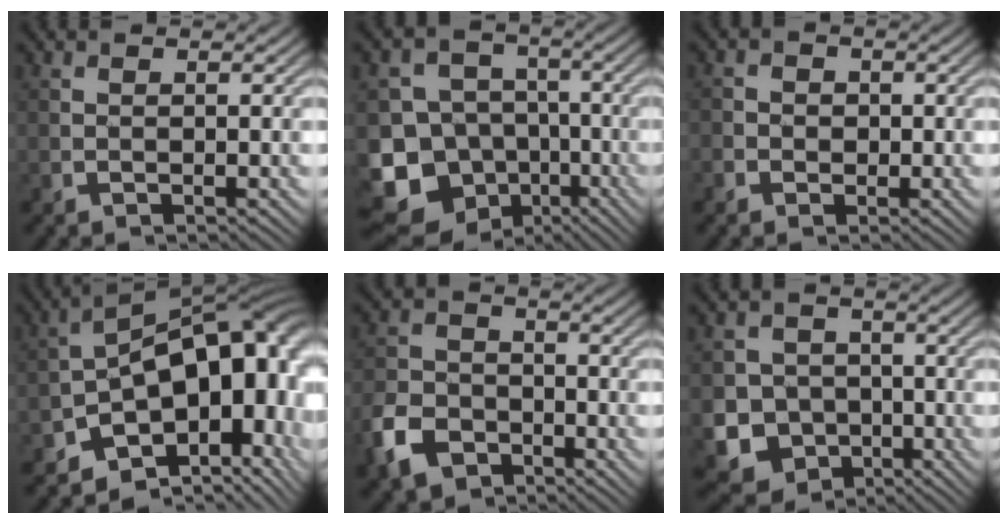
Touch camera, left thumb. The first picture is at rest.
{"total": 15.7, "force": [-7.2, 13.1, 4.8], "torque": [-0.154, -0.031, -0.125]}
{"total": 2.2, "force": [-0.5, 2.1, 0.5], "torque": [-0.005, -0.002, -0.015]}
{"total": 15.6, "force": [-3.6, 9.5, 11.9], "torque": [-0.151, -0.009, -0.051]}
{"total": 7.3, "force": [-4.4, 4.9, 3.1], "torque": [-0.083, -0.009, -0.101]}
{"total": 8.7, "force": [-2.7, 7.8, 2.6], "torque": [-0.069, -0.023, -0.077]}